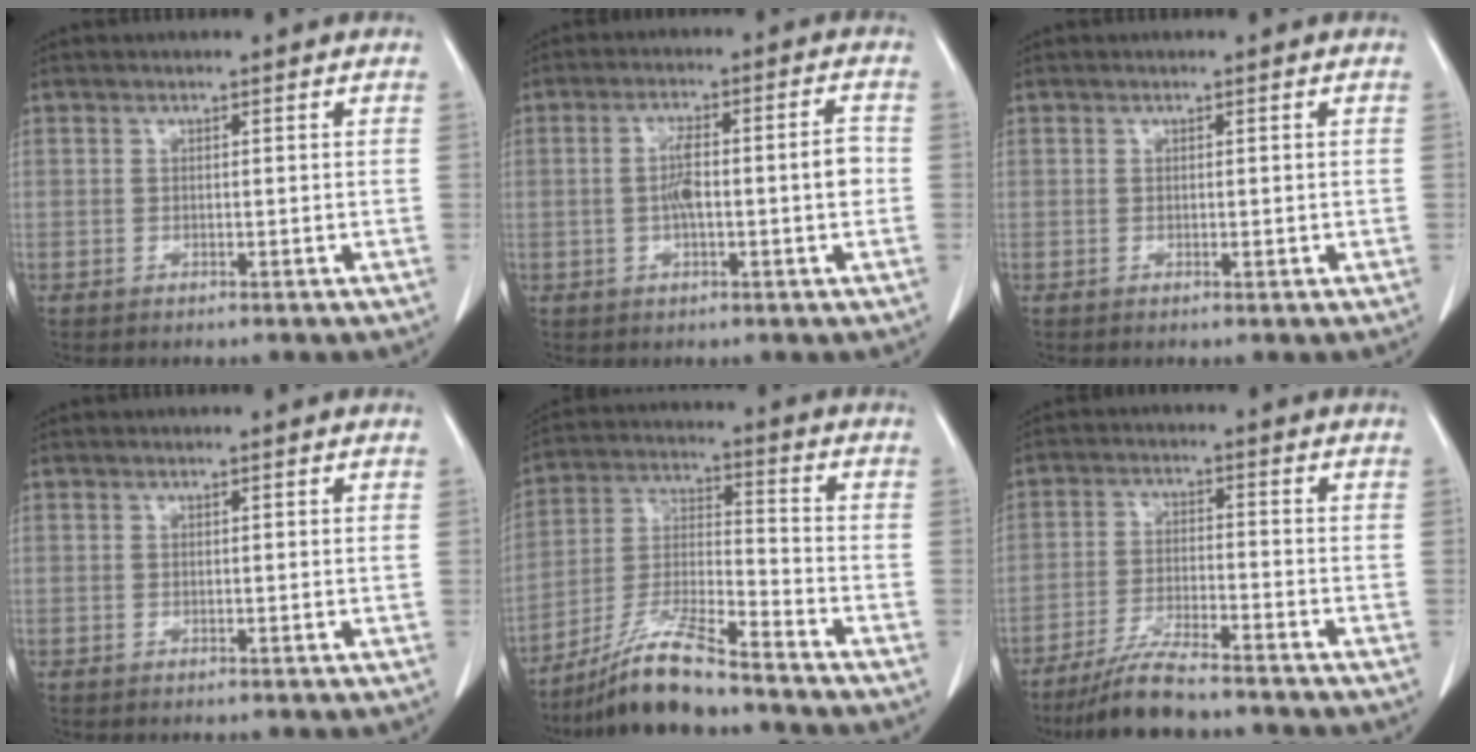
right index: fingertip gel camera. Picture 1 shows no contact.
{"total": 7.9, "force": [-0.7, 1.2, 7.8], "torque": [-0.138, 0.022, -0.010]}
{"total": 0.6, "force": [0.0, 0.3, 0.5], "torque": [-0.010, -0.002, 0.004]}
{"total": 0.0}
{"total": 12.1, "force": [-9.9, 0.9, 6.9], "torque": [-0.142, -0.018, -0.184]}
{"total": 8.0, "force": [-7.0, 0.4, 3.9], "torque": [-0.074, -0.026, -0.123]}